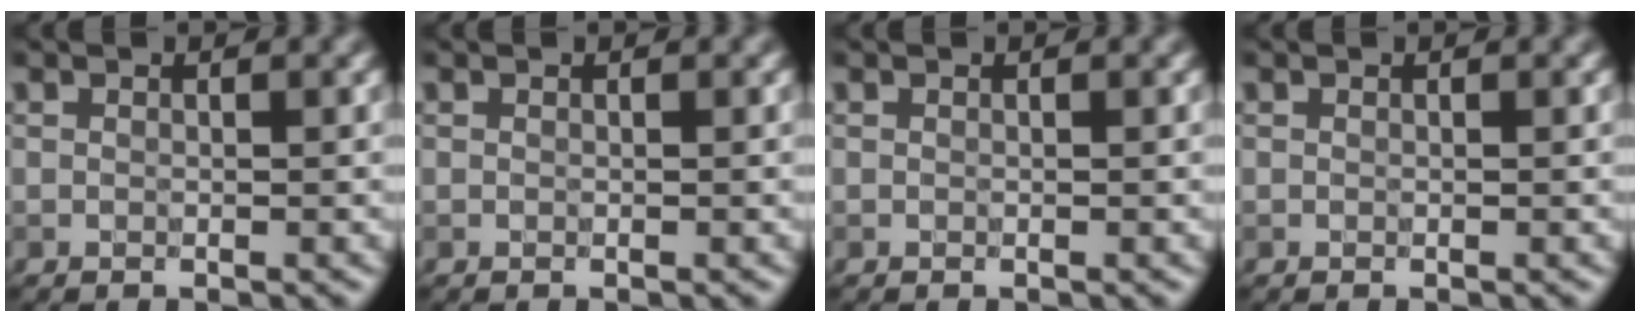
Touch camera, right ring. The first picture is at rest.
{"total": 0.0}
{"total": 0.0}
{"total": 0.0}